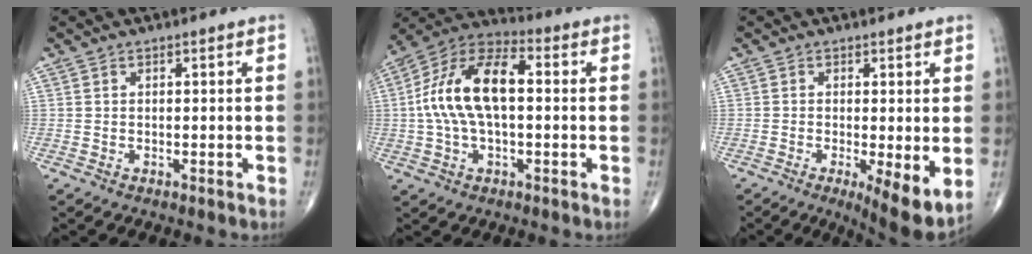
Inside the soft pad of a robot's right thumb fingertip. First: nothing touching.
{"total": 15.7, "force": [0.8, 7.9, 13.5], "torque": [-0.262, 0.037, 0.006]}
{"total": 8.2, "force": [-1.6, 2.2, 7.8], "torque": [-0.120, -0.025, -0.024]}